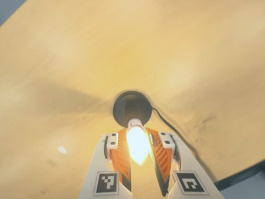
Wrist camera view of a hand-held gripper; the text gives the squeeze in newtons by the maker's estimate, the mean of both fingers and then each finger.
{"total": 14.8, "left": 13.8, "right": 15.9}